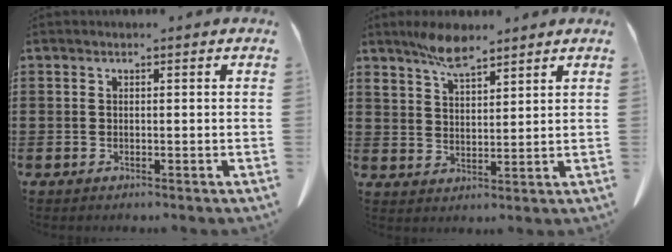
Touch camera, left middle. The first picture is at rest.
{"total": 5.9, "force": [4.9, 1.7, 2.8], "torque": [-0.067, -0.007, 0.092]}